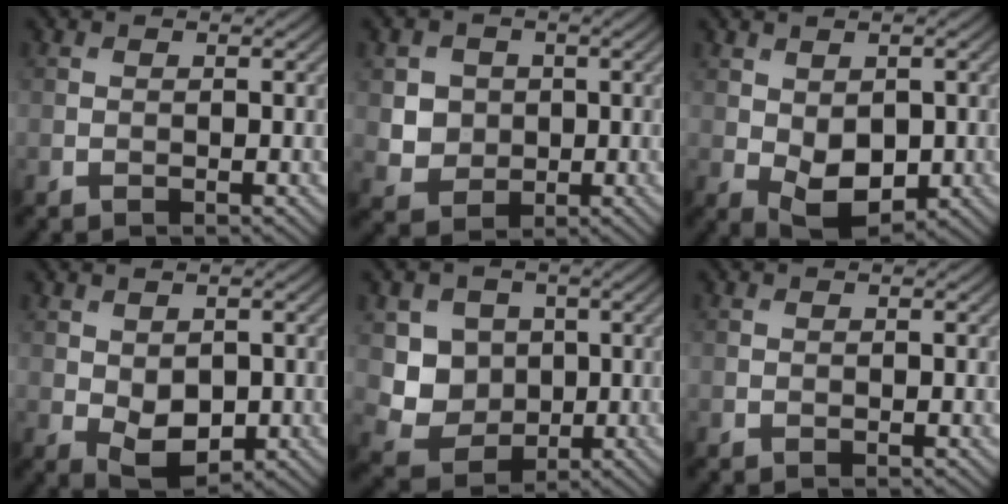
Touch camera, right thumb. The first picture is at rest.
{"total": 4.6, "force": [0.7, 4.3, 1.5], "torque": [-0.059, -0.015, 0.015]}
{"total": 5.6, "force": [-0.6, 3.5, 4.3], "torque": [-0.088, -0.012, 0.000]}
{"total": 4.7, "force": [-0.5, 3.0, 3.6], "torque": [-0.071, -0.012, 0.000]}
{"total": 6.0, "force": [0.8, 5.5, 2.4], "torque": [-0.058, -0.013, 0.003]}
{"total": 0.0}